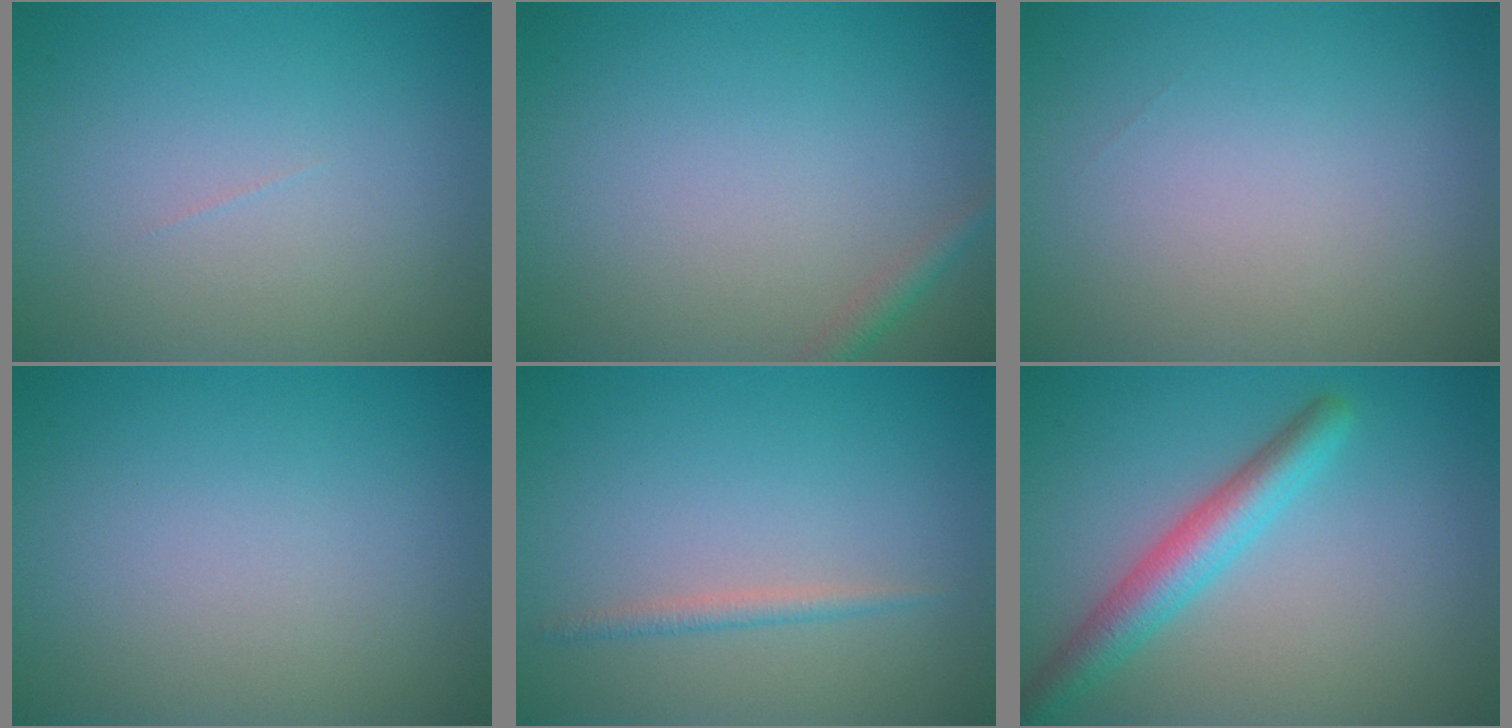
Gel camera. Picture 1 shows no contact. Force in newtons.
{"total": 1.3, "press": 1.3, "slide": 0.1}
{"total": 0.0}
{"total": 0.0}
{"total": 1.2, "press": 1.2, "slide": 0.0}
{"total": 4.0, "press": 4.0, "slide": 0.2}